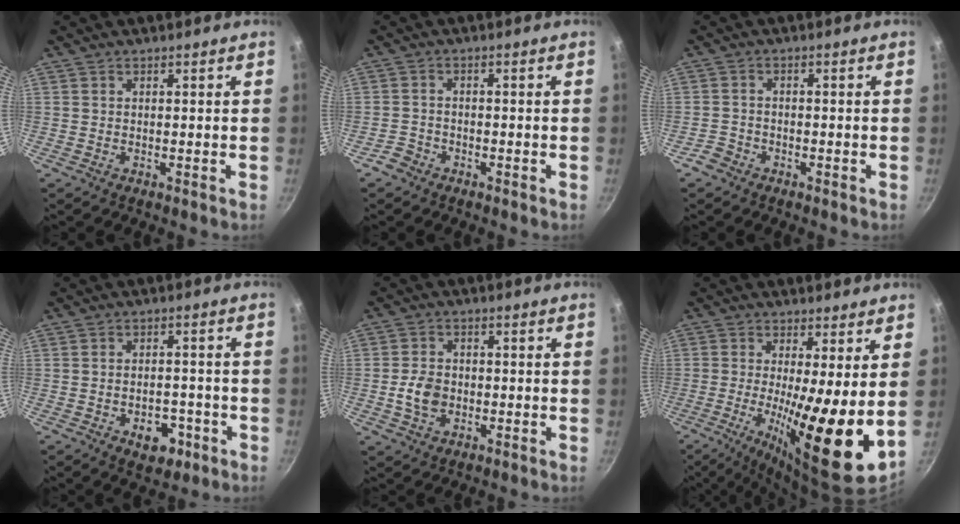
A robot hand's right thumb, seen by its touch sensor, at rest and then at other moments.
{"total": 2.7, "force": [-2.0, 1.7, 0.5], "torque": [-0.009, 0.025, -0.036]}
{"total": 2.7, "force": [-2.0, 1.7, 0.5], "torque": [-0.011, 0.023, -0.036]}
{"total": 6.7, "force": [-2.9, 4.2, 4.3], "torque": [-0.036, 0.017, -0.036]}
{"total": 5.8, "force": [-1.0, 4.4, 3.7], "torque": [-0.058, 0.011, -0.021]}
{"total": 15.5, "force": [-0.2, 3.0, 15.2], "torque": [-0.242, -0.030, -0.005]}